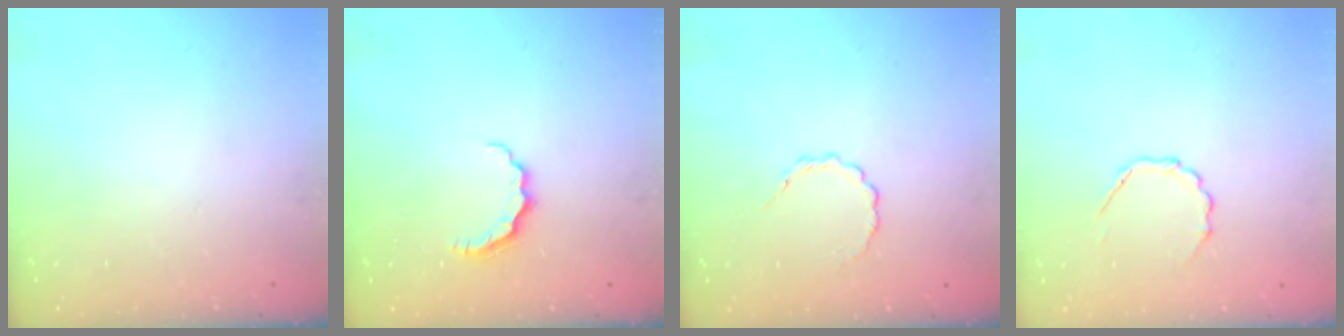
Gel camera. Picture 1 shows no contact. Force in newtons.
{"total": 5.5, "press": 5.4, "slide": 0.7}
{"total": 2.6, "press": 2.5, "slide": 0.9}
{"total": 4.6, "press": 4.3, "slide": 1.6}